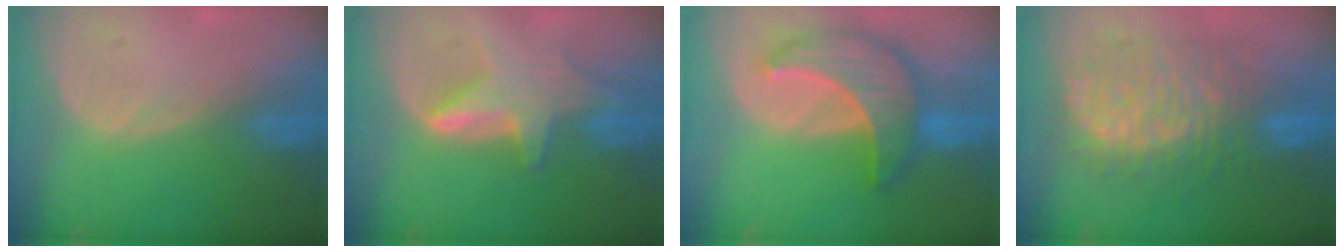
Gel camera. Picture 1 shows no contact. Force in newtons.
{"total": 6.5, "press": 6.4, "slide": 1.4}
{"total": 9.6, "press": 9.6, "slide": 0.8}
{"total": 12.3, "press": 12.2, "slide": 1.3}